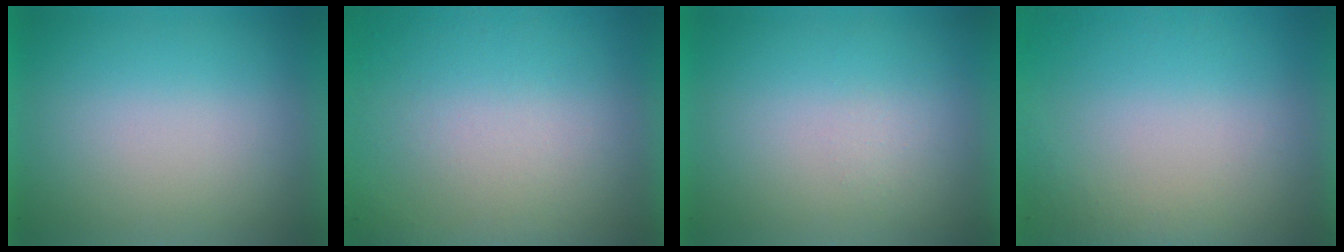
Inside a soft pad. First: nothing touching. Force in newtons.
{"total": 6.0}
{"total": 1.3}
{"total": 2.8}